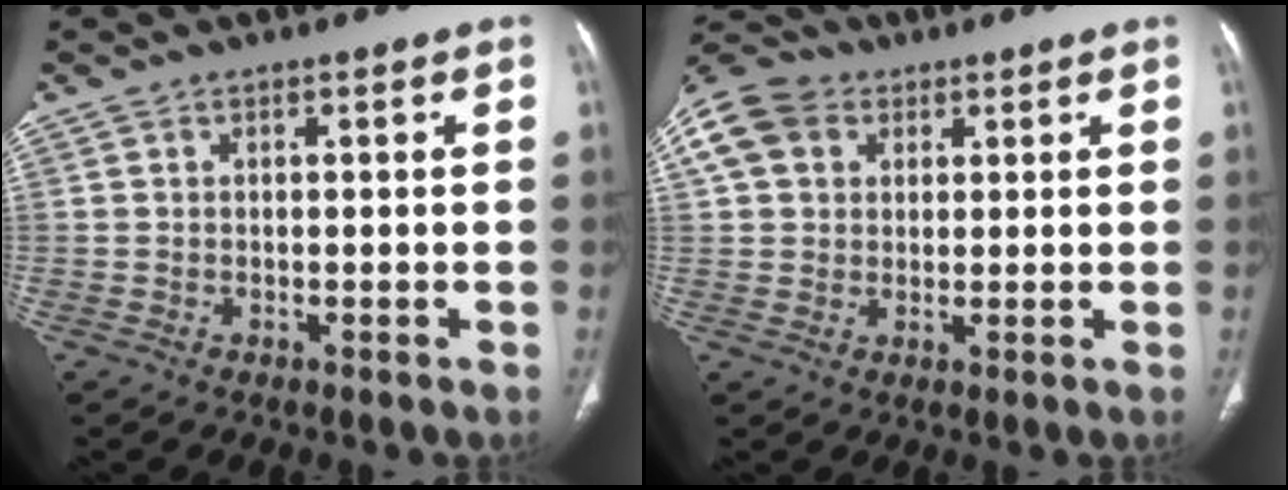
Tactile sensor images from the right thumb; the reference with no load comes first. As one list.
[{"total": 11.3, "force": [4.1, 8.9, 5.5], "torque": [-0.102, 0.020, 0.068]}]